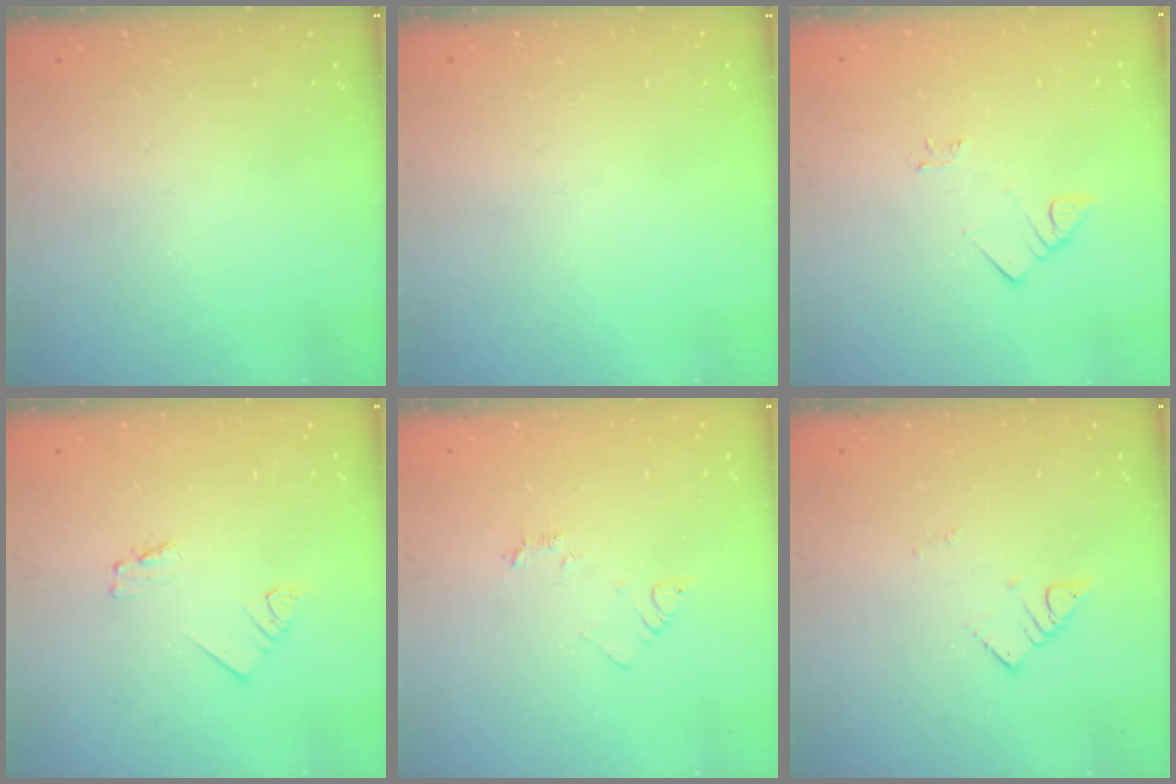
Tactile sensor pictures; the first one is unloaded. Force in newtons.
{"total": 0.0}
{"total": 3.2, "press": 3.2, "slide": 0.1}
{"total": 1.7, "press": 1.7, "slide": 0.3}
{"total": 3.9, "press": 3.8, "slide": 0.4}
{"total": 2.6, "press": 2.6, "slide": 0.1}